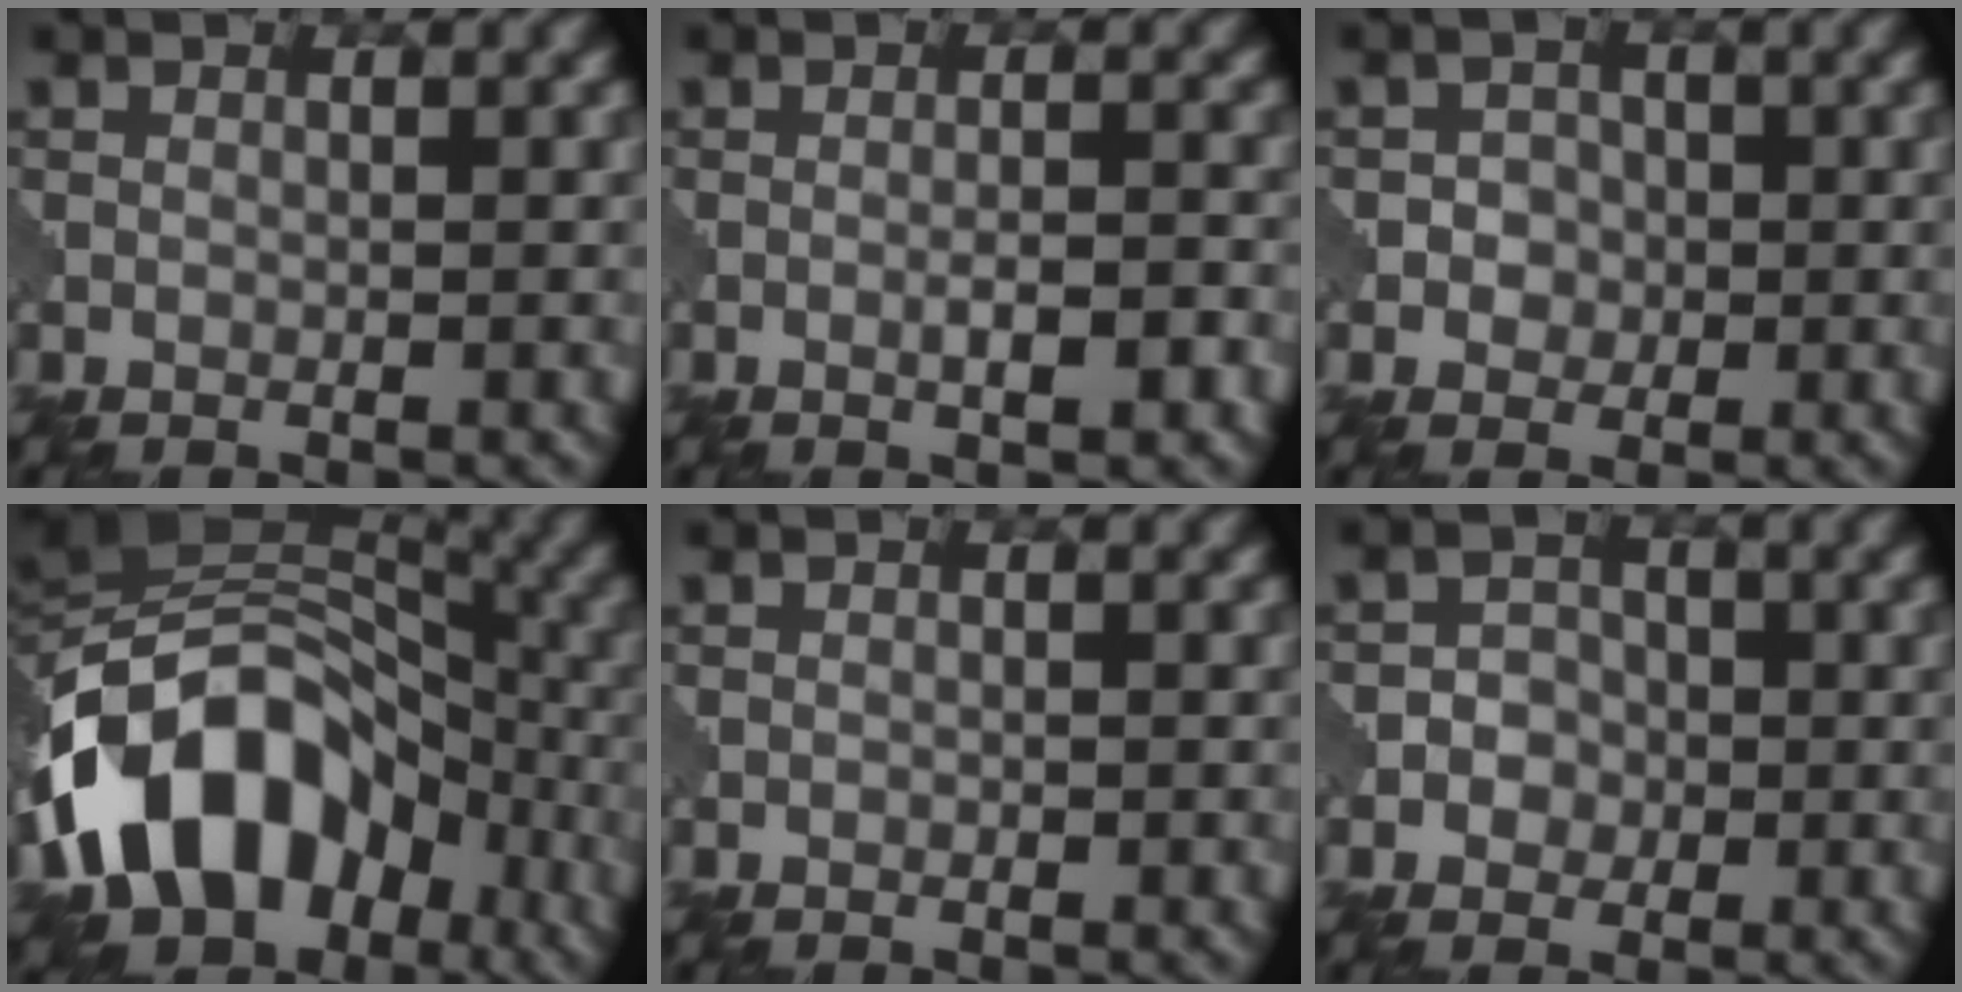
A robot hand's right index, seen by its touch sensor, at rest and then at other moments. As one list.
[{"total": 2.5, "force": [-0.9, 0.4, 2.3], "torque": [-0.035, 0.005, -0.014]}, {"total": 2.1, "force": [-0.3, 2.0, 0.6], "torque": [0.010, 0.001, -0.015]}, {"total": 15.4, "force": [-5.3, 10.9, 9.5], "torque": [-0.154, 0.007, -0.105]}, {"total": 0.0}, {"total": 2.5, "force": [-0.7, 2.3, 0.6], "torque": [0.012, 0.009, -0.026]}]